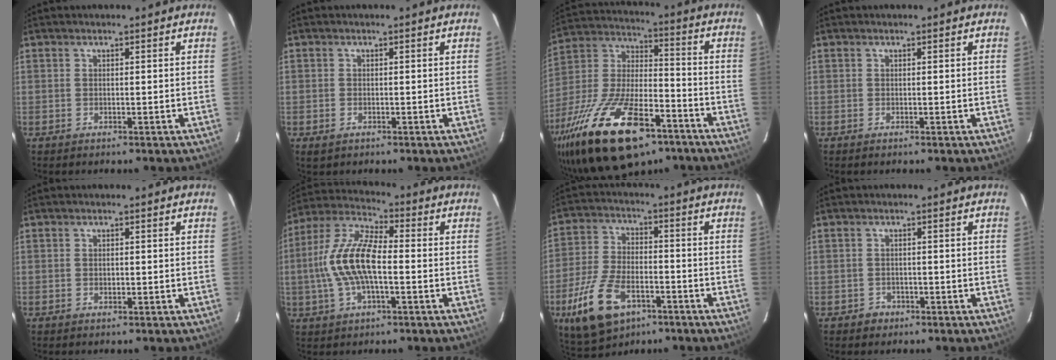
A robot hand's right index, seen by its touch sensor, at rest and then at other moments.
{"total": 1.5, "force": [-0.8, 1.1, 0.7], "torque": [-0.010, -0.003, -0.013]}
{"total": 28.3, "force": [-16.6, 12.0, 19.5], "torque": [-0.392, -0.025, -0.272]}
{"total": 0.0}
{"total": 0.7, "force": [-0.1, 0.5, 0.4], "torque": [-0.006, 0.000, -0.001]}
{"total": 13.6, "force": [-1.6, 5.3, 12.4], "torque": [-0.261, 0.011, -0.036]}
{"total": 14.8, "force": [-7.4, 7.9, 10.1], "torque": [-0.224, -0.017, -0.130]}
{"total": 3.2, "force": [-1.9, 2.6, 0.2], "torque": [-0.012, 0.009, -0.026]}